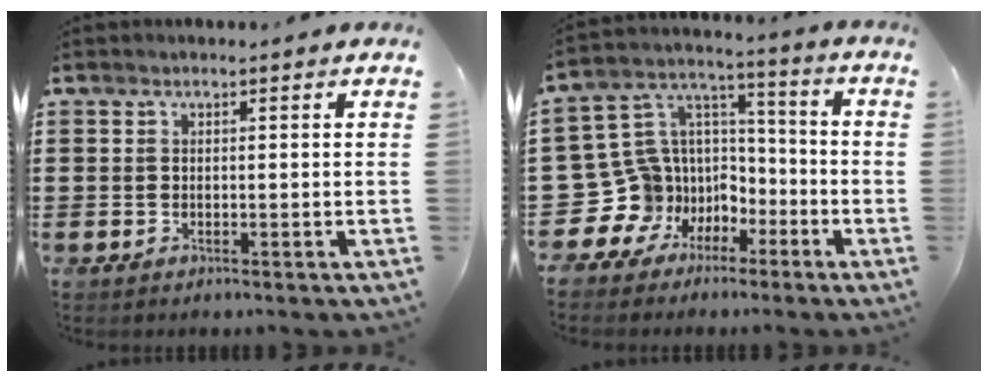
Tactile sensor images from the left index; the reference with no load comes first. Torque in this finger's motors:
{"motor_torque": [0.23, 0.22, 0.04, -0.05]}